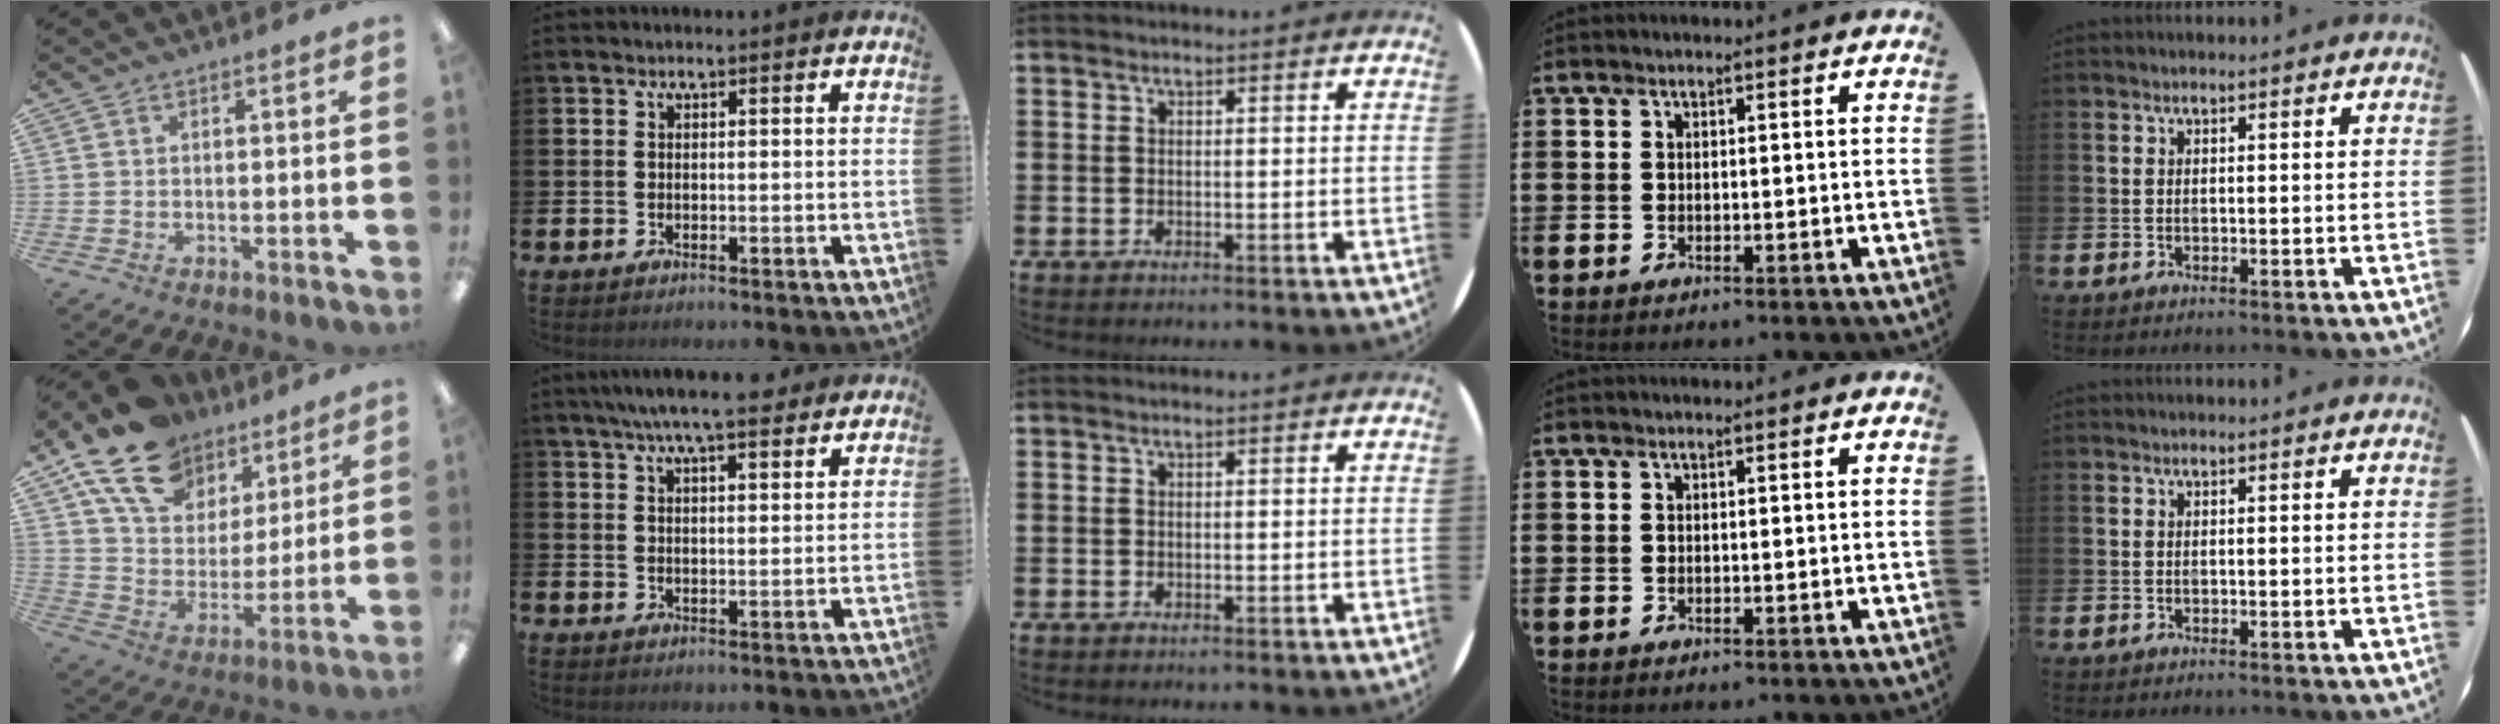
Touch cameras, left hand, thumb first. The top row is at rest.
{"thumb": {"total": 18.7, "force": [12.8, 11.3, 7.8], "torque": [-0.157, -0.063, 0.238]}, "index": {"total": 6.7, "force": [6.0, 0.9, 2.9], "torque": [-0.063, -0.018, 0.107]}}